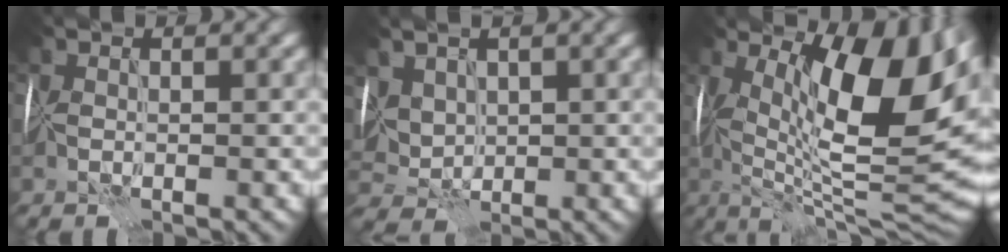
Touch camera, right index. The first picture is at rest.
{"total": 3.0, "force": [1.4, 2.4, 1.2], "torque": [-0.039, 0.001, 0.034]}
{"total": 16.5, "force": [3.5, 6.1, 15.0], "torque": [-0.204, 0.009, 0.065]}